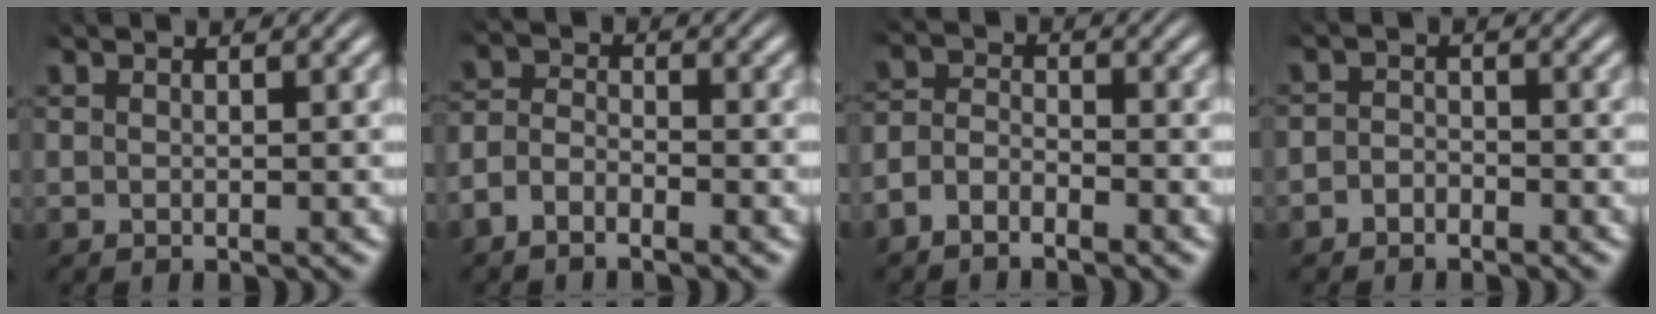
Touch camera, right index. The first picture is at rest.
{"total": 3.2, "force": [-2.2, 2.2, 1.1], "torque": [-0.023, -0.012, -0.042]}
{"total": 3.4, "force": [-2.4, 2.2, 0.9], "torque": [-0.018, -0.011, -0.046]}
{"total": 2.0, "force": [-1.8, 0.9, -0.1], "torque": [0.005, -0.013, -0.030]}